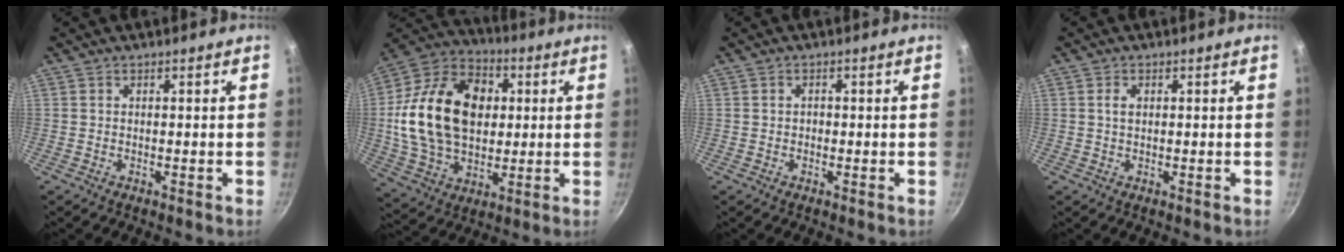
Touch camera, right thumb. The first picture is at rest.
{"total": 24.3, "force": [2.7, 17.0, 17.2], "torque": [-0.284, 0.014, 0.043]}
{"total": 1.1, "force": [0.0, 1.0, 0.6], "torque": [-0.007, 0.005, -0.001]}
{"total": 1.9, "force": [0.5, 1.2, 1.4], "torque": [-0.022, 0.002, 0.008]}